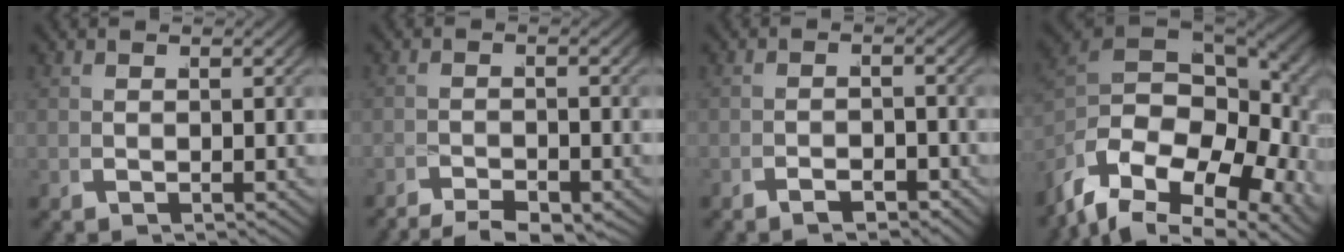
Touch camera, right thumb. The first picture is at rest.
{"total": 3.5, "force": [-3.2, 0.8, 1.3], "torque": [-0.009, -0.005, -0.061]}
{"total": 1.9, "force": [-1.8, 0.3, 0.4], "torque": [-0.003, -0.002, -0.037]}
{"total": 20.8, "force": [-1.7, 14.8, 14.4], "torque": [-0.305, -0.044, -0.015]}